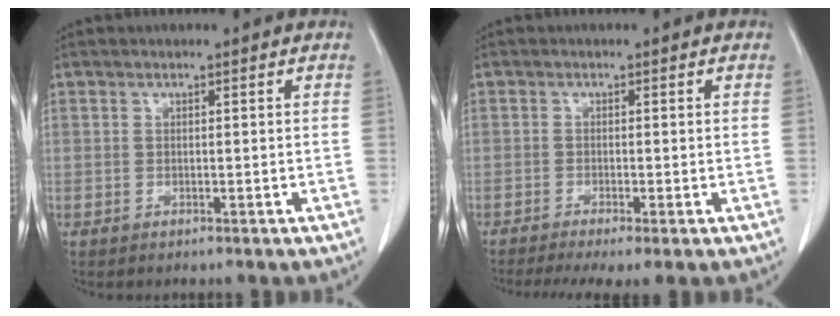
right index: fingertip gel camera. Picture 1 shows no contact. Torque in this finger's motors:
{"motor_torque": [0.52, -0.48, 0.36, 0.10]}